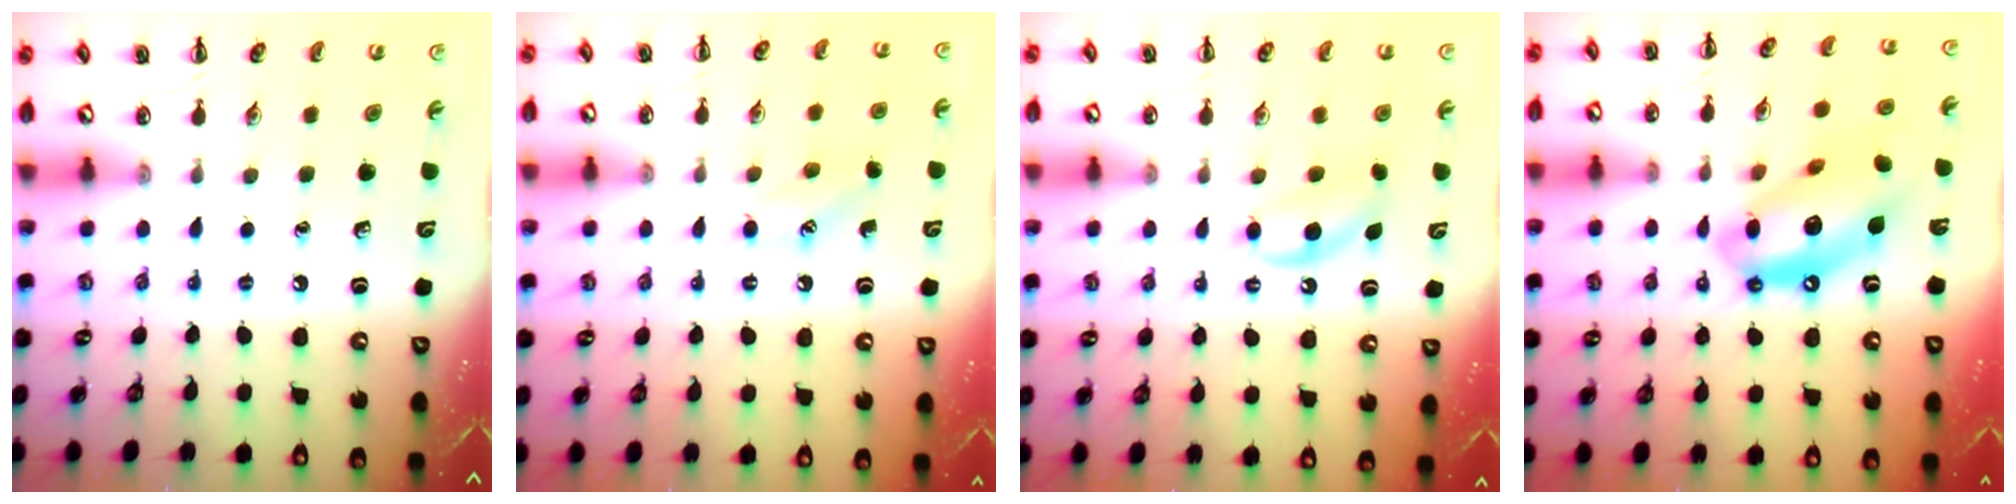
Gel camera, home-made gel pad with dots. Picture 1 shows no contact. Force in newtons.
{"total": 7.3, "press": 7.2, "slide": 1.5}
{"total": 4.7, "press": 4.5, "slide": 1.2}
{"total": 15.5, "press": 14.9, "slide": 3.9}